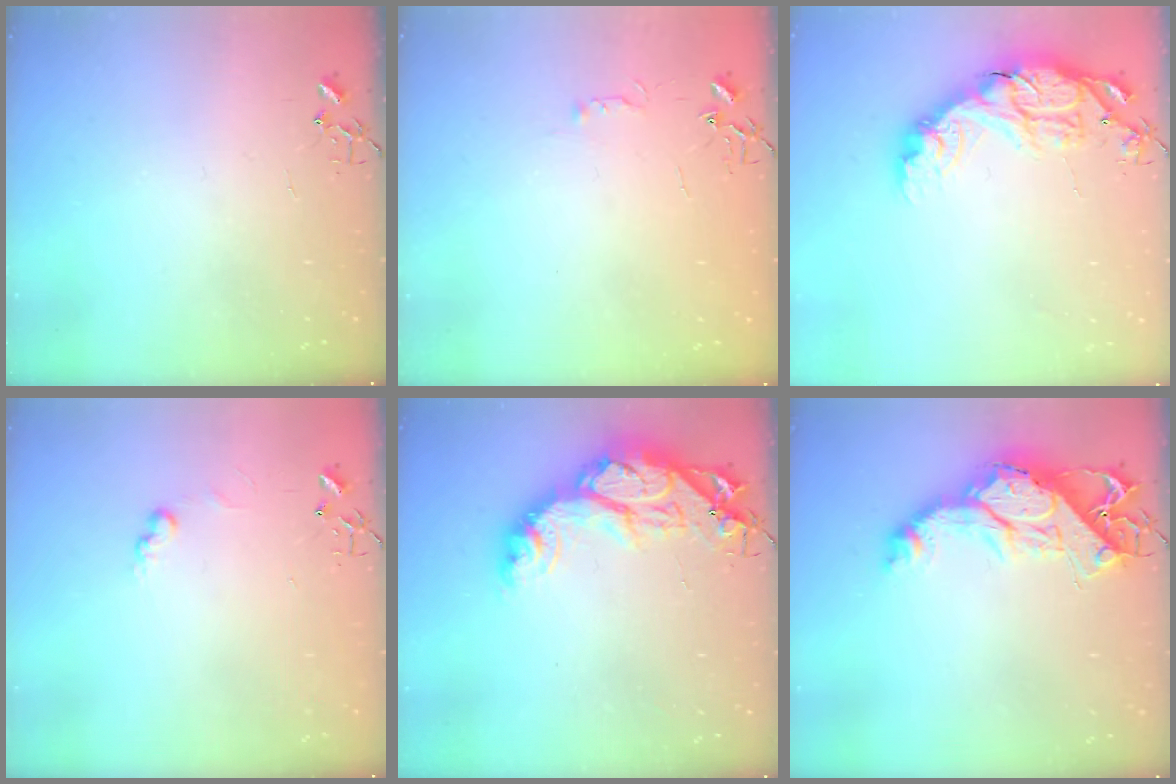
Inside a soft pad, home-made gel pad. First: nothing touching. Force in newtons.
{"total": 3.8, "press": 3.8, "slide": 0.5}
{"total": 17.2, "press": 17.2, "slide": 0.5}
{"total": 6.6, "press": 6.6, "slide": 0.5}
{"total": 19.9, "press": 19.8, "slide": 1.9}
{"total": 17.2, "press": 17.2, "slide": 1.0}